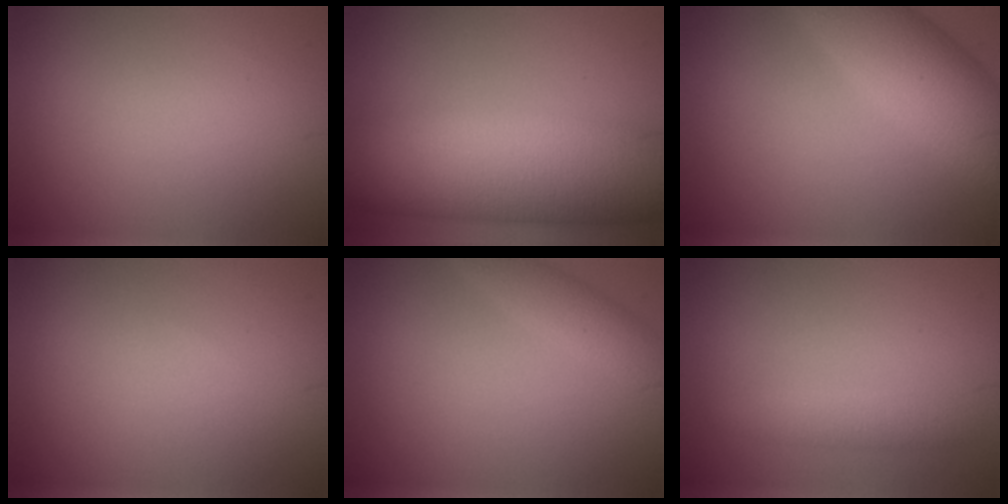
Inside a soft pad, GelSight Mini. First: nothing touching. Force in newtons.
{"total": 13.2, "press": 13.2, "slide": 0.7}
{"total": 6.5, "press": 6.5, "slide": 0.2}
{"total": 0.0}
{"total": 2.3, "press": 2.3, "slide": 0.1}
{"total": 1.8, "press": 1.8, "slide": 0.2}